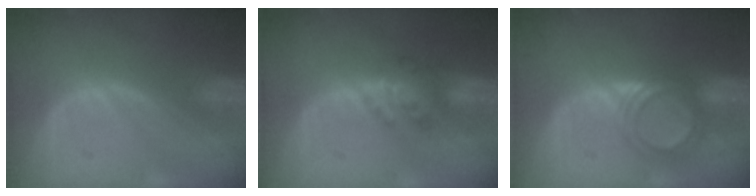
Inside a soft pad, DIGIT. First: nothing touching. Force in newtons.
{"total": 4.8, "press": 4.8, "slide": 0.8}
{"total": 5.0, "press": 4.8, "slide": 1.4}